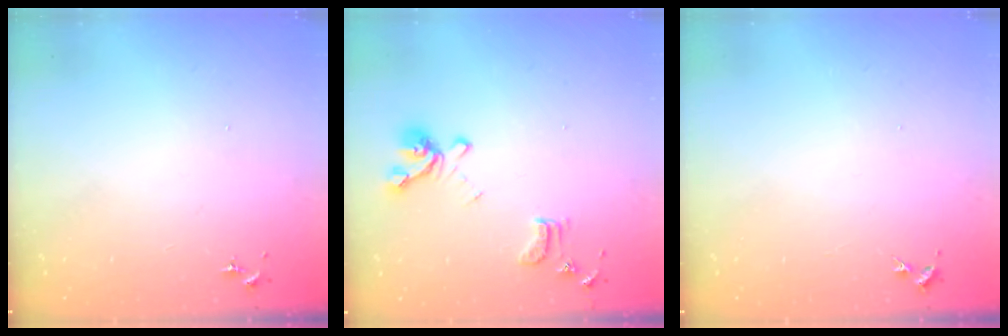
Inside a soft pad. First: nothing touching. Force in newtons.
{"total": 14.3, "press": 14.2, "slide": 1.4}
{"total": 2.7, "press": 2.7, "slide": 0.3}